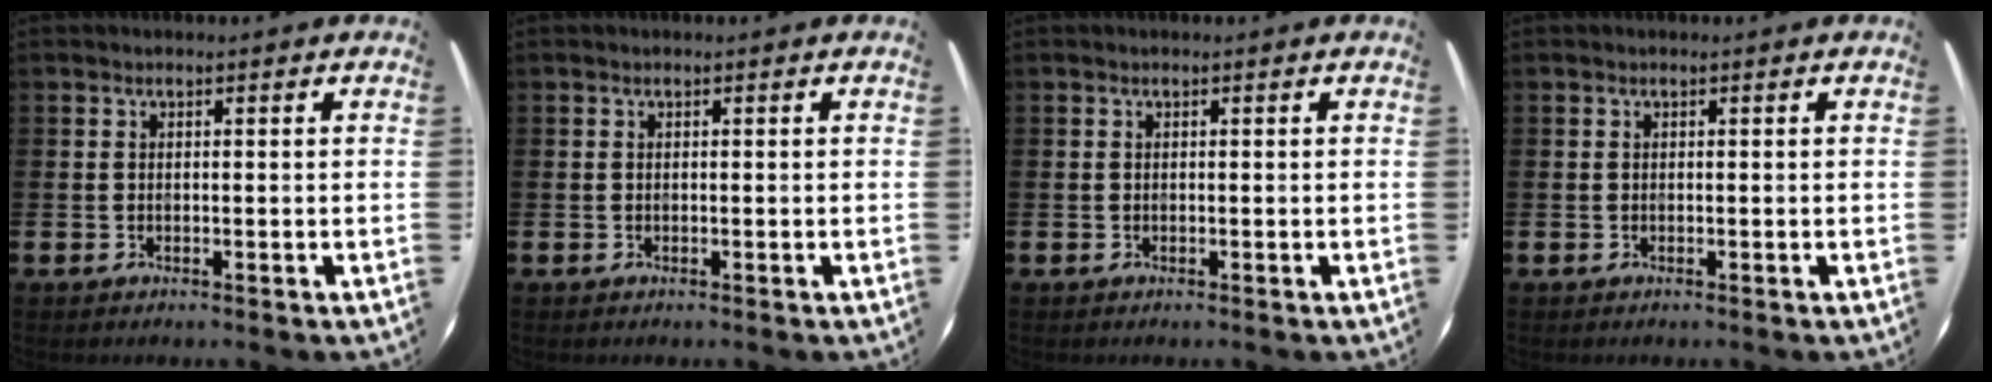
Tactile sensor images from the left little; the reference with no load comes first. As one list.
[{"total": 0.0}, {"total": 0.0}, {"total": 0.0}]